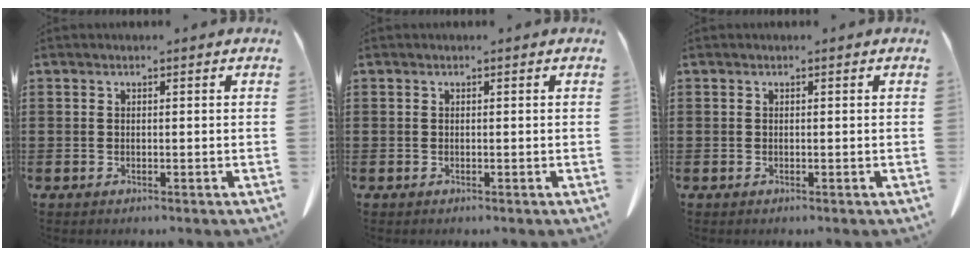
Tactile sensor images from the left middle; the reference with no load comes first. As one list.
[{"total": 0.0}, {"total": 0.0}]